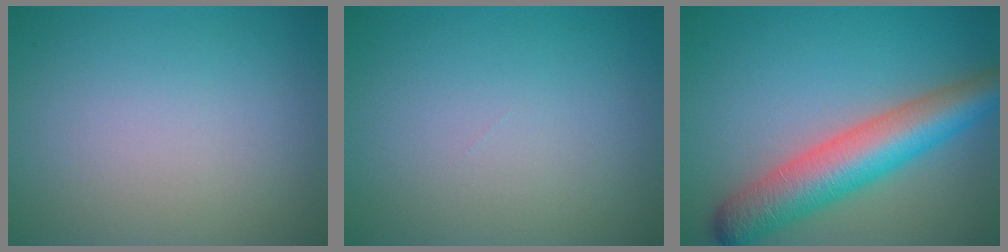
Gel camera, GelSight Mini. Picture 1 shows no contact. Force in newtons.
{"total": 0.0}
{"total": 7.8, "press": 7.8, "slide": 0.3}